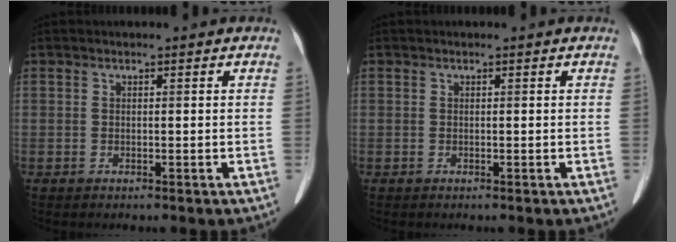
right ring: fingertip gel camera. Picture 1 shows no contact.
{"total": 0.0}